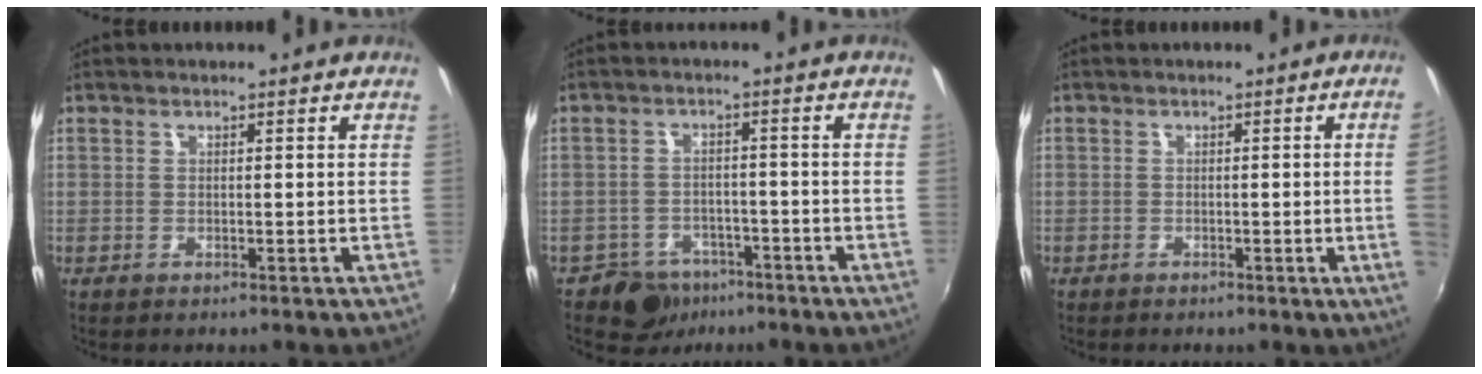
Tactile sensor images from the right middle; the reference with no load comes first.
{"total": 6.5, "force": [-4.7, 4.4, 0.6], "torque": [-0.026, 0.022, -0.072]}
{"total": 3.7, "force": [-0.1, -1.8, 3.2], "torque": [-0.055, -0.010, 0.006]}